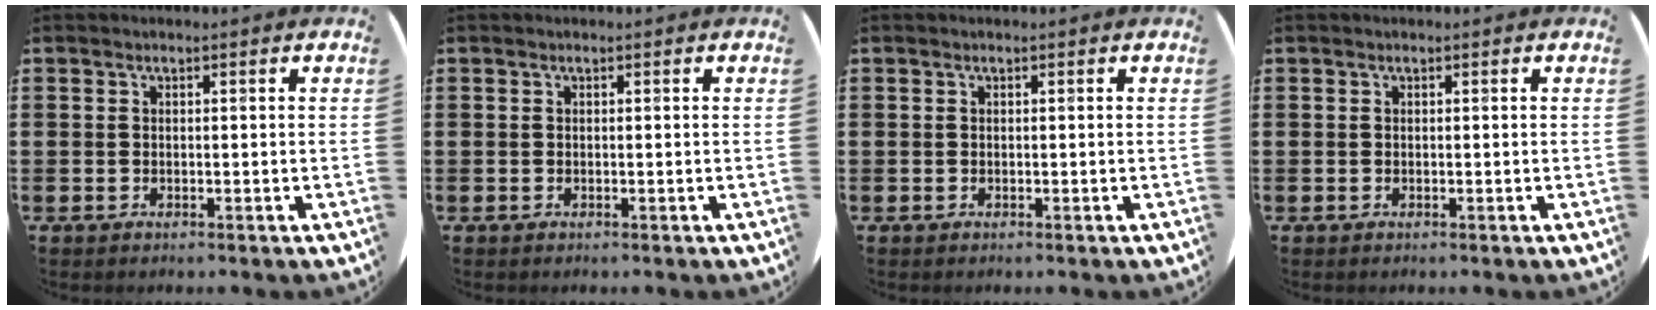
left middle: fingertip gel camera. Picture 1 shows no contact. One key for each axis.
{"total": 0.0}
{"total": 0.0}
{"total": 0.0}